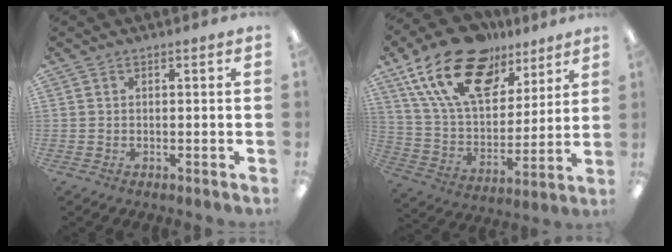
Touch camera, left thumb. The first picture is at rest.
{"total": 22.0, "force": [13.7, 11.8, 12.5], "torque": [-0.236, -0.068, 0.247]}